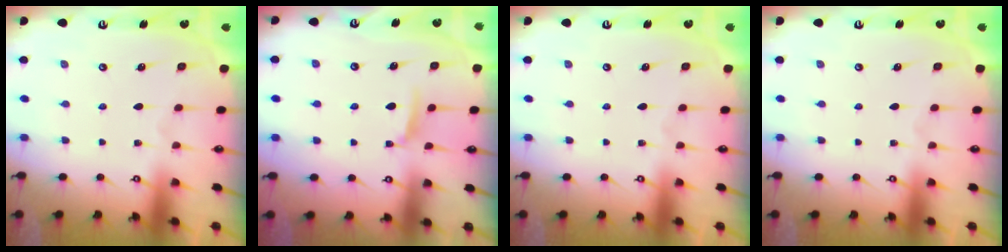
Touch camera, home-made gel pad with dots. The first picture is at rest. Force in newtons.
{"total": 5.3, "press": 5.2, "slide": 0.9}
{"total": 0.0}
{"total": 0.0}